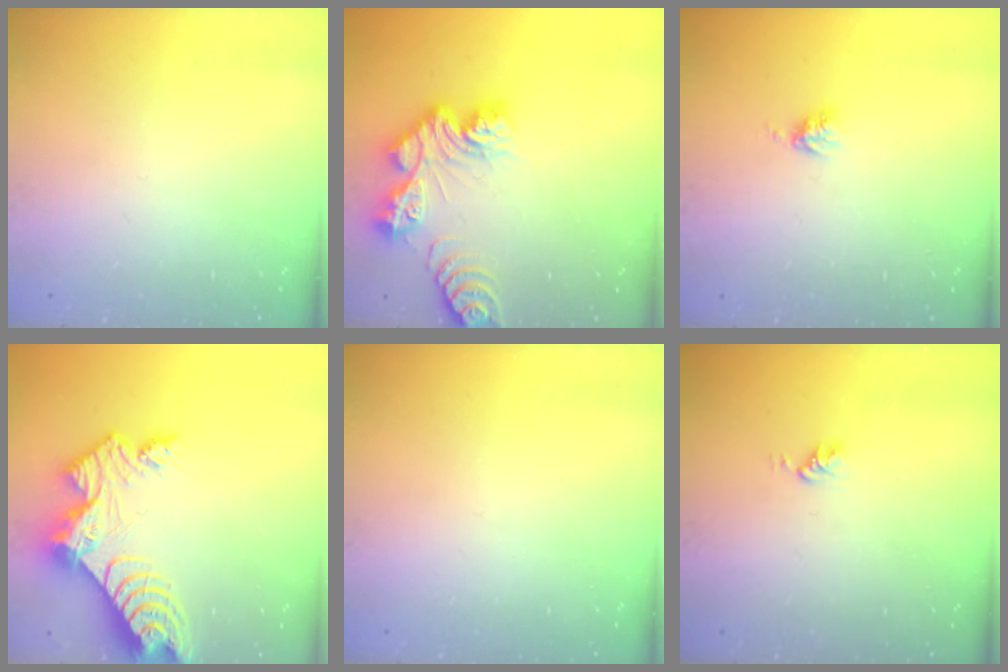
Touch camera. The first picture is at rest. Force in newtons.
{"total": 13.2, "press": 13.2, "slide": 1.2}
{"total": 3.4, "press": 3.3, "slide": 0.5}
{"total": 13.2, "press": 13.2, "slide": 1.0}
{"total": 0.0}
{"total": 2.8, "press": 2.8, "slide": 0.4}